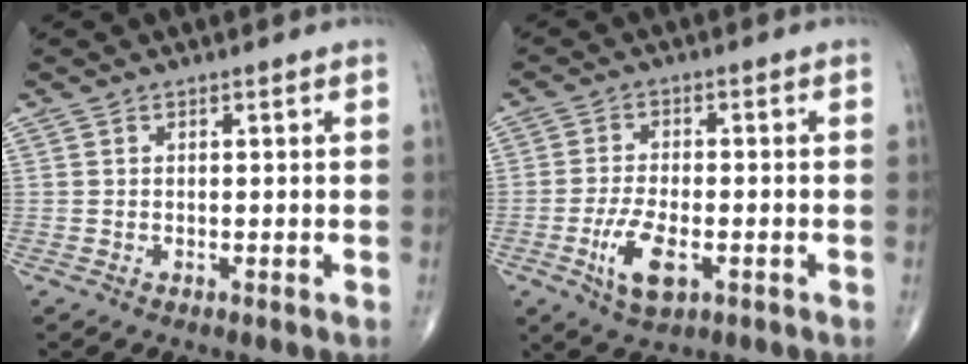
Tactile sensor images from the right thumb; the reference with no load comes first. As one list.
[{"total": 7.7, "force": [-2.7, 3.3, 6.3], "torque": [-0.124, 0.004, -0.047]}]